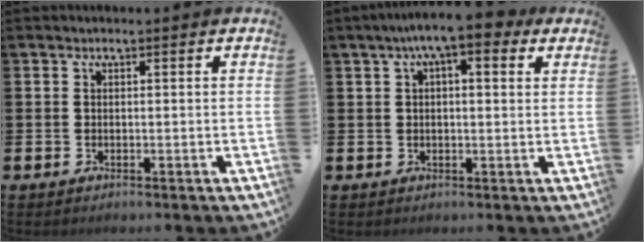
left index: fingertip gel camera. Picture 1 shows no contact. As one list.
[{"total": 6.4, "force": [4.2, 1.7, 4.5], "torque": [-0.070, -0.008, 0.068]}]